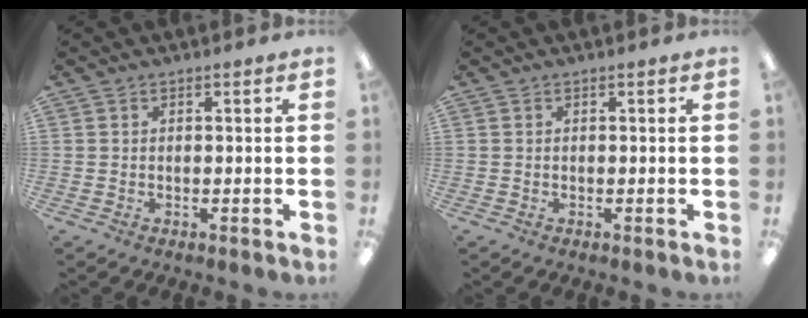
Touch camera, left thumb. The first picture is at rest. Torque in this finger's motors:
{"motor_torque": [-0.01, 0.01, 0.05, 0.05, 0.00]}